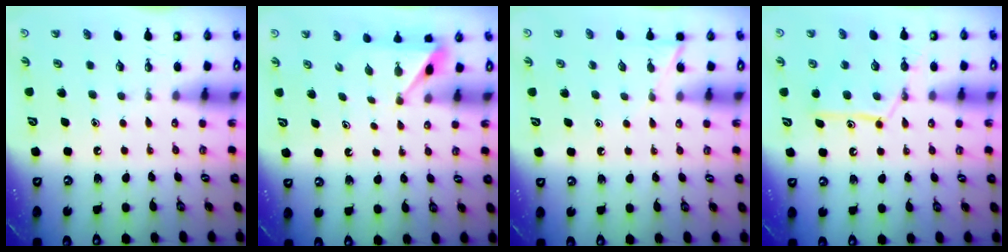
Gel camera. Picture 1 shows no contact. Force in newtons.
{"total": 2.7, "press": 2.7, "slide": 0.3}
{"total": 5.1, "press": 5.1, "slide": 0.6}
{"total": 12.5, "press": 12.5, "slide": 1.0}